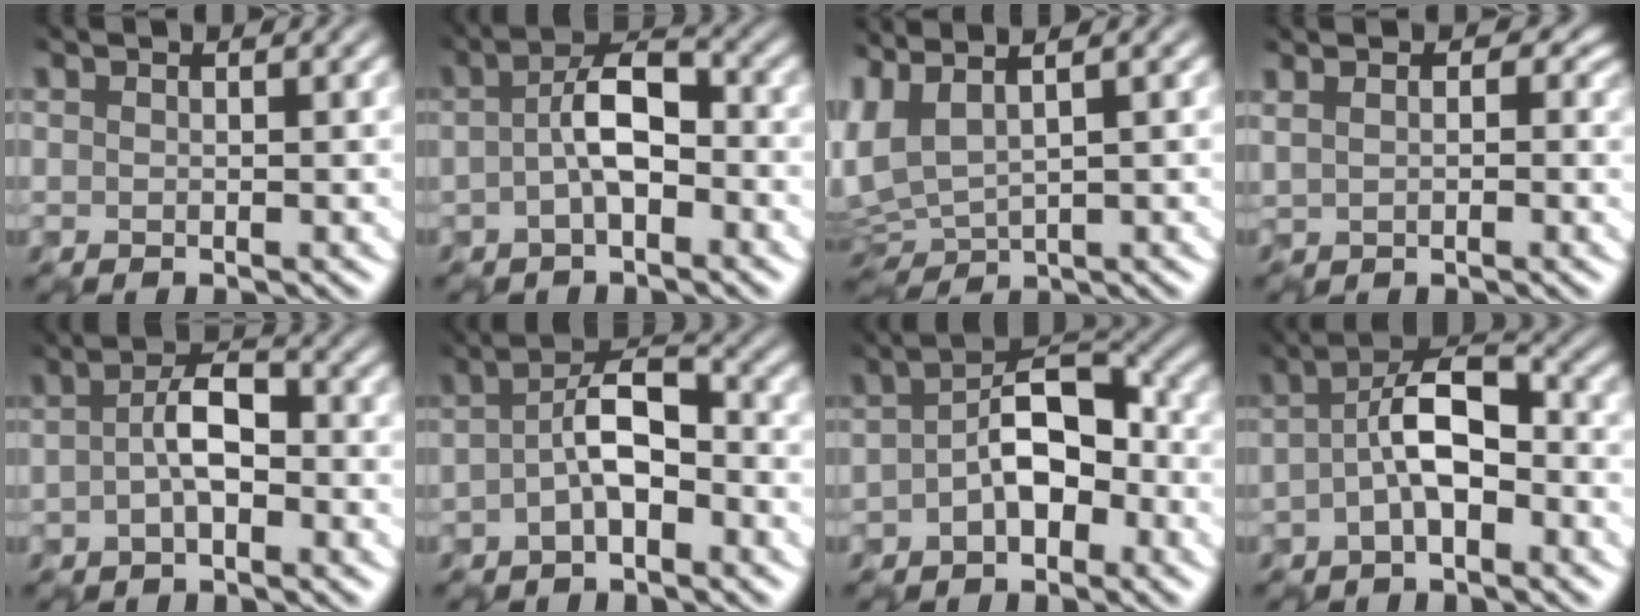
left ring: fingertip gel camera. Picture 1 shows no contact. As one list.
[{"total": 3.9, "force": [-0.6, 1.9, 3.4], "torque": [-0.062, 0.014, -0.020]}, {"total": 3.9, "force": [2.0, 1.5, 3.0], "torque": [-0.085, 0.014, 0.041]}, {"total": 5.9, "force": [2.6, 3.9, 3.6], "torque": [-0.046, 0.035, 0.022]}, {"total": 3.0, "force": [-0.5, 1.5, 2.6], "torque": [-0.053, 0.010, -0.017]}, {"total": 4.3, "force": [-0.9, 2.1, 3.6], "torque": [-0.063, 0.013, -0.026]}, {"total": 5.7, "force": [-1.0, 3.4, 4.4], "torque": [-0.069, 0.015, -0.026]}, {"total": 5.0, "force": [-0.7, 2.5, 4.3], "torque": [-0.077, 0.014, -0.024]}]